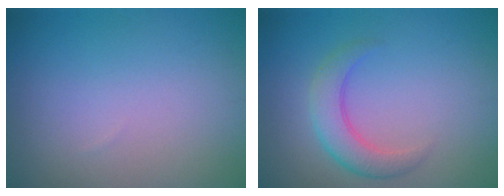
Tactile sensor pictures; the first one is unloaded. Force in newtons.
{"total": 3.4, "press": 3.4, "slide": 0.2}